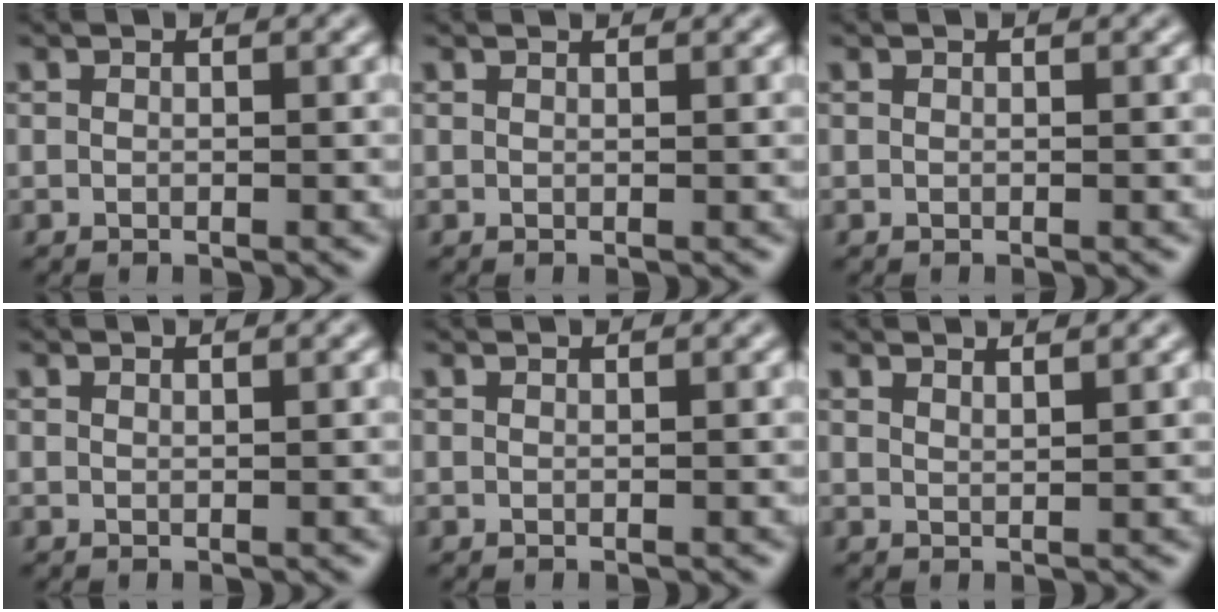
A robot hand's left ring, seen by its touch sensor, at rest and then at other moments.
{"total": 1.0, "force": [0.9, 0.0, 0.2], "torque": [-0.009, -0.005, 0.008]}
{"total": 0.0}
{"total": 0.6, "force": [0.6, 0.1, 0.1], "torque": [0.001, -0.001, 0.007]}
{"total": 0.6, "force": [0.6, 0.0, 0.1], "torque": [-0.005, -0.003, 0.005]}
{"total": 2.3, "force": [2.1, 0.6, 0.8], "torque": [0.002, 0.008, 0.015]}